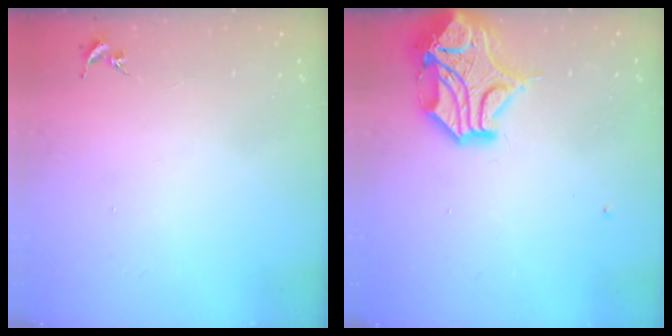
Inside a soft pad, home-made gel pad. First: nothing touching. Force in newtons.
{"total": 15.0, "press": 14.8, "slide": 2.2}